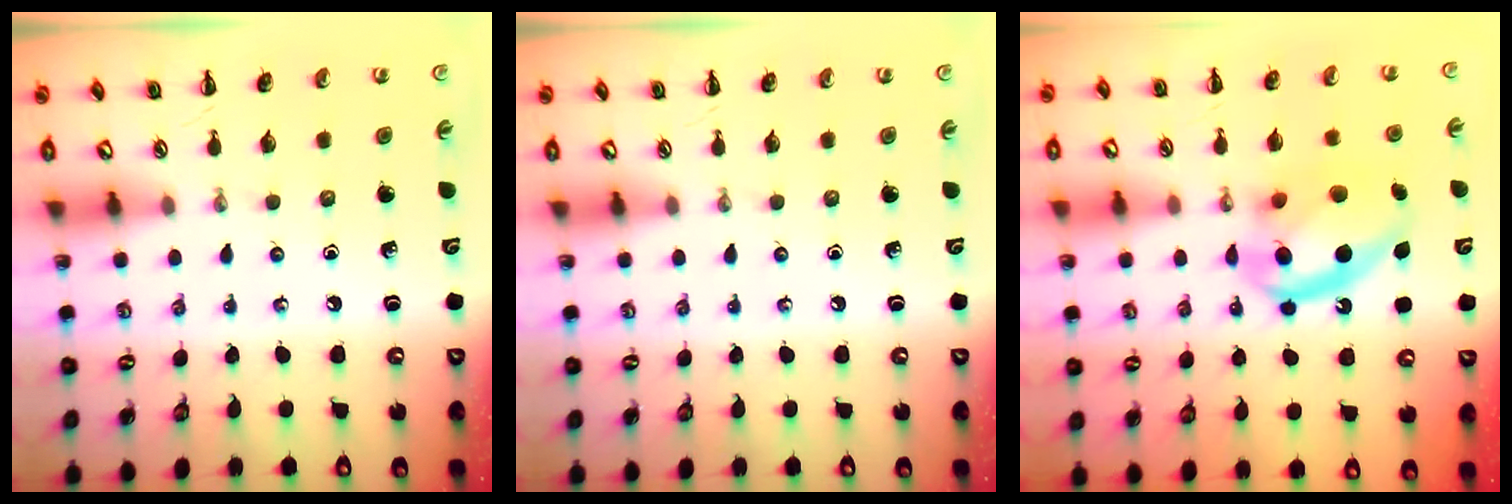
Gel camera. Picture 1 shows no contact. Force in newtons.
{"total": 0.0}
{"total": 15.4, "press": 15.1, "slide": 3.1}